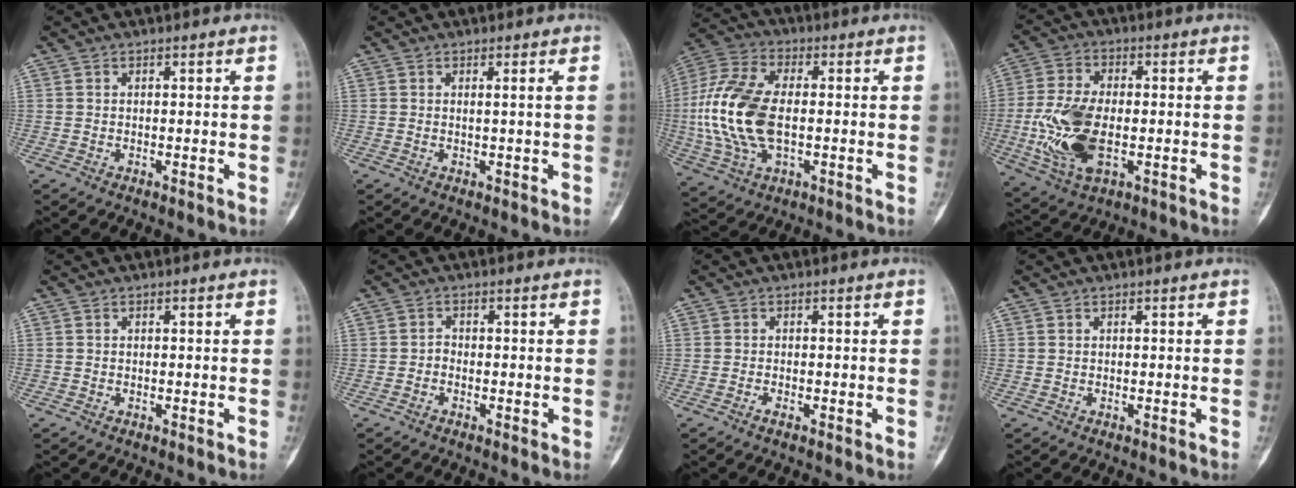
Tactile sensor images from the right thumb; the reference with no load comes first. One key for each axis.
{"total": 1.0, "fx": 0.3, "fy": -0.4, "fz": 0.9, "tx": -0.020, "ty": -0.003, "tz": 0.007}
{"total": 17.6, "fx": -0.9, "fy": 9.7, "fz": 14.7, "tx": -0.319, "ty": 0.012, "tz": -0.014}
{"total": 14.4, "fx": -2.2, "fy": 7.8, "fz": 11.9, "tx": -0.246, "ty": 0.002, "tz": -0.035}
{"total": 0.0}
{"total": 1.4, "fx": -0.6, "fy": 0.9, "fz": 0.8, "tx": -0.008, "ty": 0.003, "tz": -0.018}
{"total": 1.2, "fx": -0.6, "fy": 0.5, "fz": 0.9, "tx": -0.021, "ty": 0.000, "tz": -0.015}
{"total": 0.0}